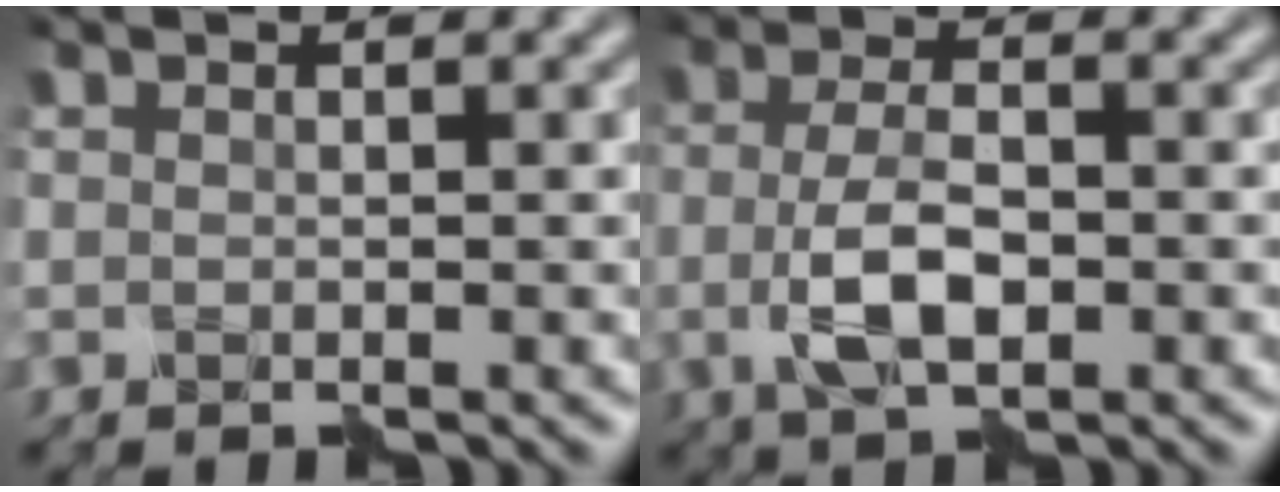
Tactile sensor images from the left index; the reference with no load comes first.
{"total": 4.5, "force": [-0.9, 1.8, 4.0], "torque": [-0.092, -0.001, -0.020]}